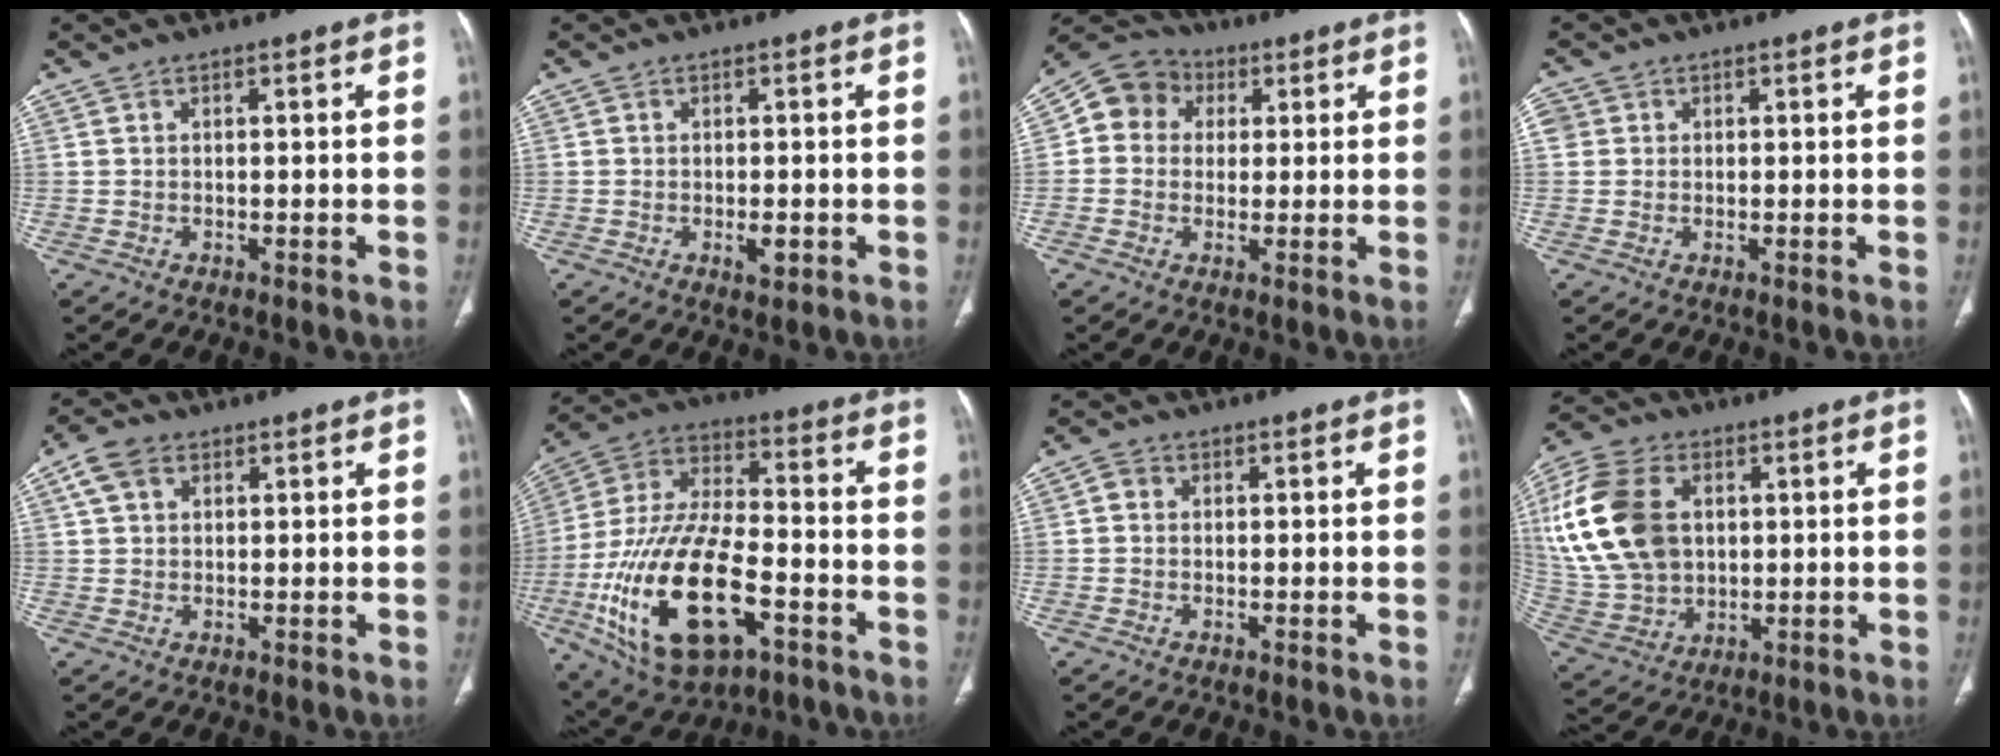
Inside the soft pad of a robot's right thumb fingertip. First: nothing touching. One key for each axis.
{"total": 2.4, "fx": -0.7, "fy": 1.1, "fz": 2.0, "tx": -0.026, "ty": -0.001, "tz": -0.010}
{"total": 9.1, "fx": 2.0, "fy": 8.1, "fz": 3.7, "tx": -0.042, "ty": 0.014, "tz": 0.021}
{"total": 2.8, "fx": 0.7, "fy": 2.6, "fz": 0.7, "tx": -0.005, "ty": 0.005, "tz": 0.015}
{"total": 4.9, "fx": 2.1, "fy": 3.5, "fz": 2.8, "tx": -0.047, "ty": 0.008, "tz": 0.041}
{"total": 25.3, "fx": -9.0, "fy": 12.1, "fz": 20.2, "tx": -0.406, "ty": 0.030, "tz": -0.148}
{"total": 1.8, "fx": 0.2, "fy": 1.6, "fz": 0.8, "tx": -0.009, "ty": 0.003, "tz": 0.002}
{"total": 21.4, "fx": 4.2, "fy": 15.1, "fz": 14.6, "tx": -0.311, "ty": -0.002, "tz": 0.089}